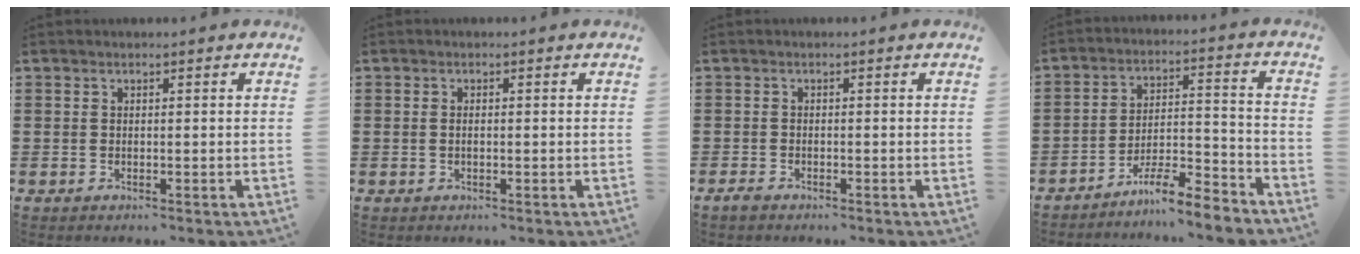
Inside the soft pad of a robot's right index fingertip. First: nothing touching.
{"total": 1.0, "force": [-0.1, 0.4, 0.9], "torque": [-0.018, 0.002, -0.002]}
{"total": 1.1, "force": [-0.9, 0.4, 0.2], "torque": [-0.008, -0.001, -0.020]}
{"total": 7.2, "force": [-6.7, 0.4, 2.5], "torque": [-0.043, 0.010, -0.129]}